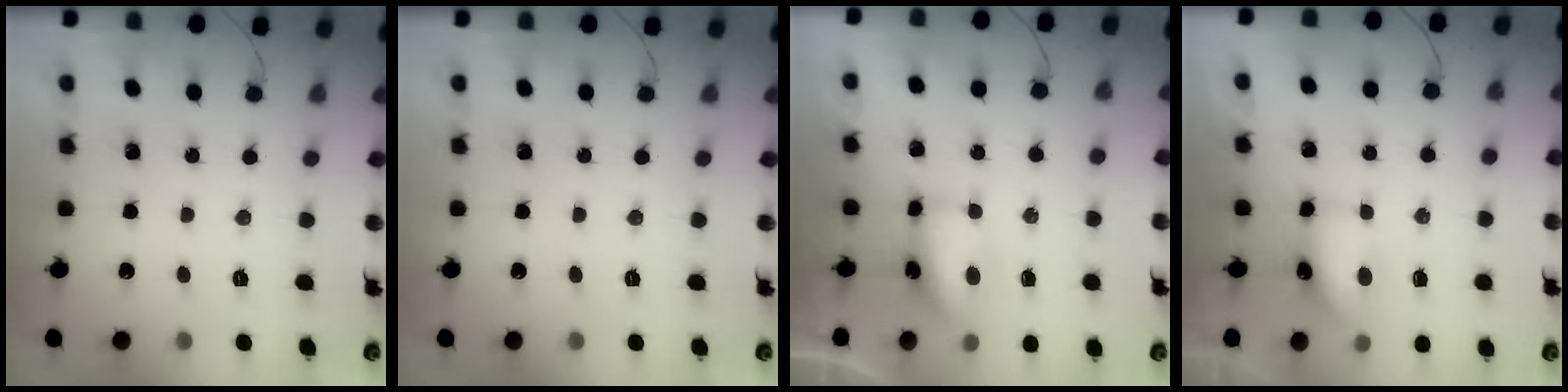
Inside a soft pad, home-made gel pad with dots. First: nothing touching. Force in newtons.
{"total": 0.0}
{"total": 7.9, "press": 7.4, "slide": 2.9}
{"total": 5.8, "press": 5.8, "slide": 0.7}